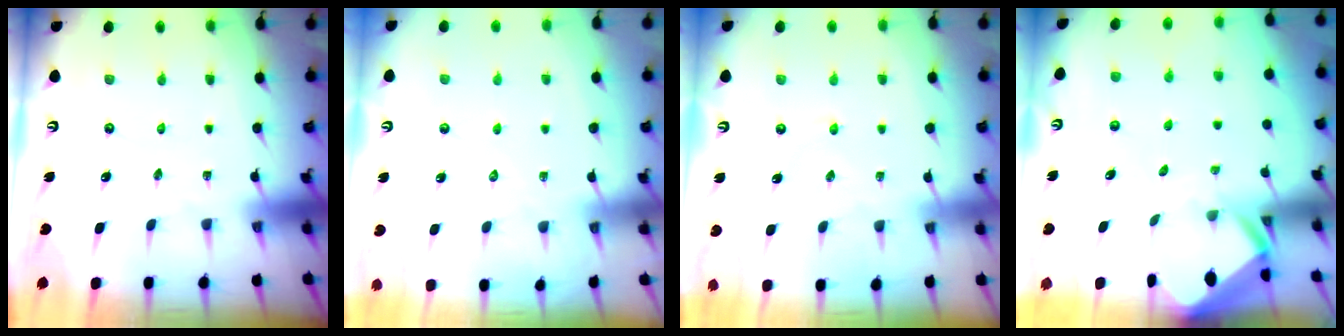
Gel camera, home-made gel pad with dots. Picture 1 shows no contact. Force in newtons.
{"total": 3.7, "press": 3.6, "slide": 0.5}
{"total": 1.7, "press": 1.7, "slide": 0.3}
{"total": 2.7, "press": 2.7, "slide": 0.2}